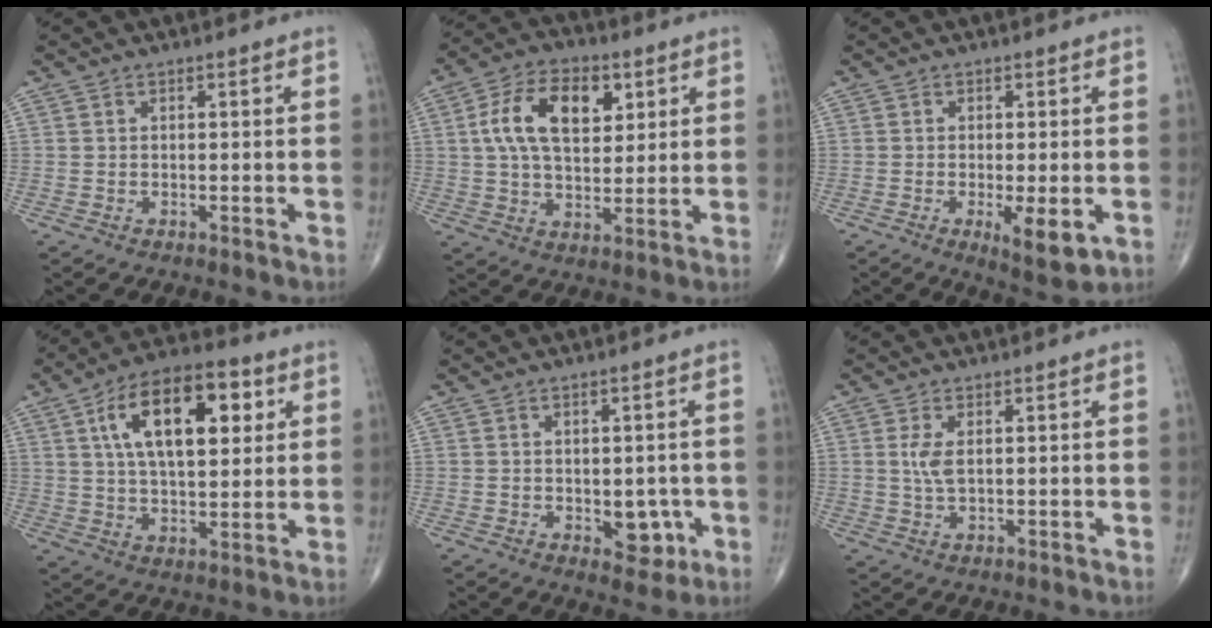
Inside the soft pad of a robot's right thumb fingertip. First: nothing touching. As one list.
[{"total": 13.9, "force": [4.1, 8.1, 10.5], "torque": [-0.163, -0.001, 0.070]}, {"total": 6.5, "force": [-1.9, 1.8, 5.9], "torque": [-0.089, -0.018, -0.026]}, {"total": 18.2, "force": [6.0, 8.7, 14.8], "torque": [-0.218, 0.000, 0.095]}, {"total": 5.2, "force": [-1.0, 3.3, 3.8], "torque": [-0.015, -0.001, -0.006]}, {"total": 3.1, "force": [0.7, 1.1, 2.8], "torque": [-0.064, -0.002, 0.018]}]